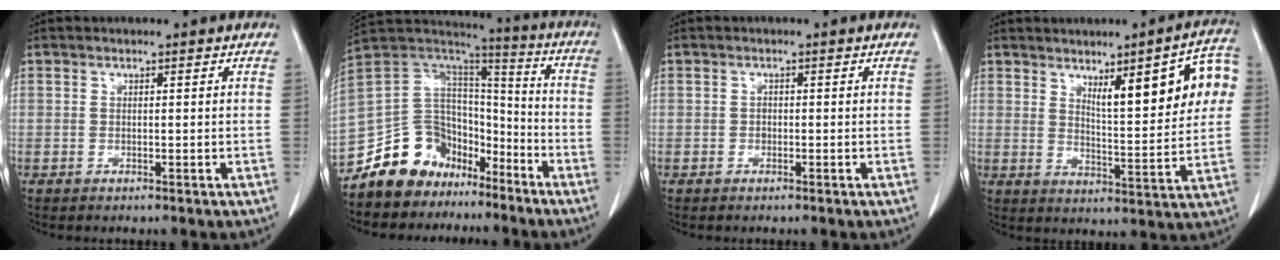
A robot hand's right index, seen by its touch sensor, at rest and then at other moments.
{"total": 13.8, "force": [-10.0, 9.0, 2.9], "torque": [-0.052, 0.094, -0.176]}
{"total": 0.7, "force": [-0.1, 0.6, 0.3], "torque": [-0.002, 0.003, -0.005]}
{"total": 12.9, "force": [4.6, 2.3, 11.8], "torque": [-0.155, 0.010, 0.065]}